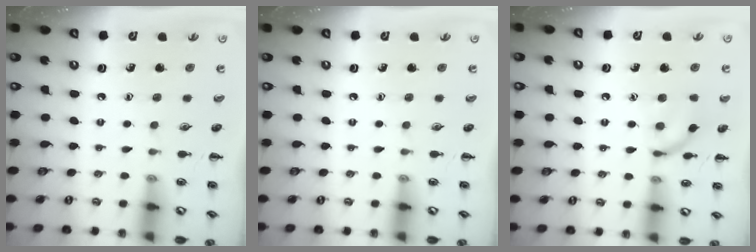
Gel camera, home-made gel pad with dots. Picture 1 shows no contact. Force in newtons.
{"total": 0.0}
{"total": 9.6, "press": 9.6, "slide": 0.4}